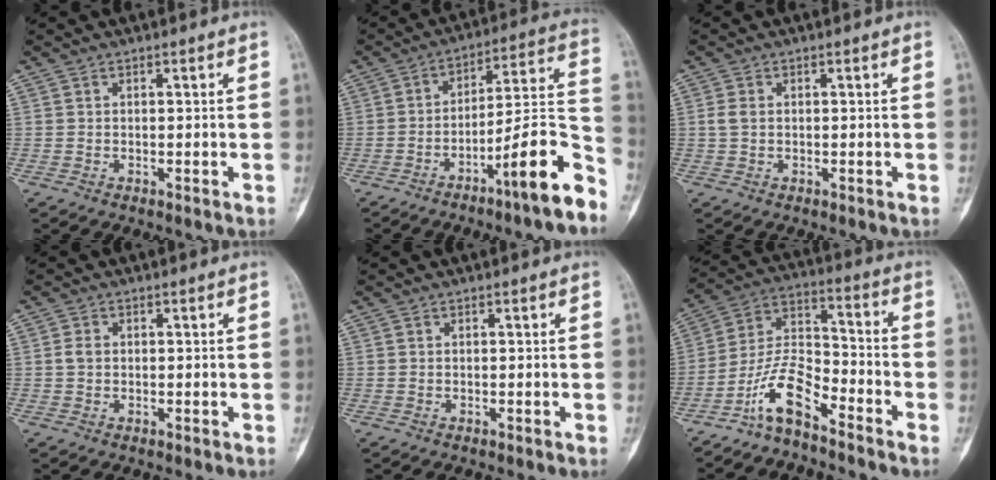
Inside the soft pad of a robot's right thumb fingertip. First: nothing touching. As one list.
[{"total": 15.3, "force": [-9.1, 1.7, 12.2], "torque": [-0.172, 0.081, -0.144]}, {"total": 1.8, "force": [0.2, 1.2, 1.3], "torque": [-0.034, 0.002, 0.003]}, {"total": 1.7, "force": [0.1, 1.3, 1.1], "torque": [-0.022, 0.003, 0.000]}, {"total": 0.0}, {"total": 10.1, "force": [-7.2, 3.5, 6.2], "torque": [-0.125, 0.077, -0.147]}]